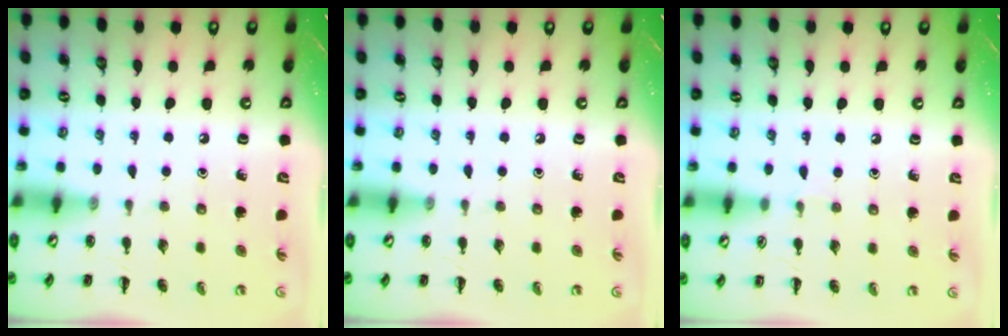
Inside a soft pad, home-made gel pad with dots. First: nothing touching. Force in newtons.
{"total": 0.0}
{"total": 2.9, "press": 2.7, "slide": 1.1}